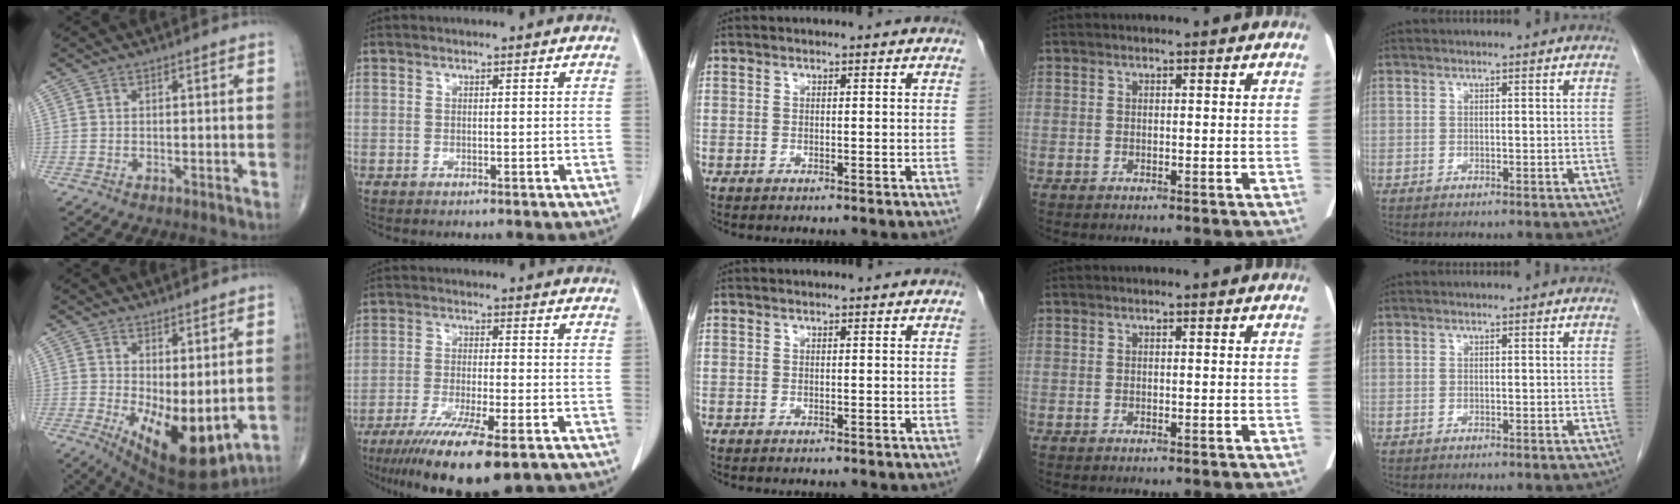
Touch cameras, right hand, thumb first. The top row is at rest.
{"thumb": {"total": 13.1, "force": [-1.0, 5.5, 11.8], "torque": [-0.176, -0.030, 0.005]}, "index": {"total": 14.2, "force": [-9.6, 1.9, 10.3], "torque": [-0.165, -0.036, -0.151]}}